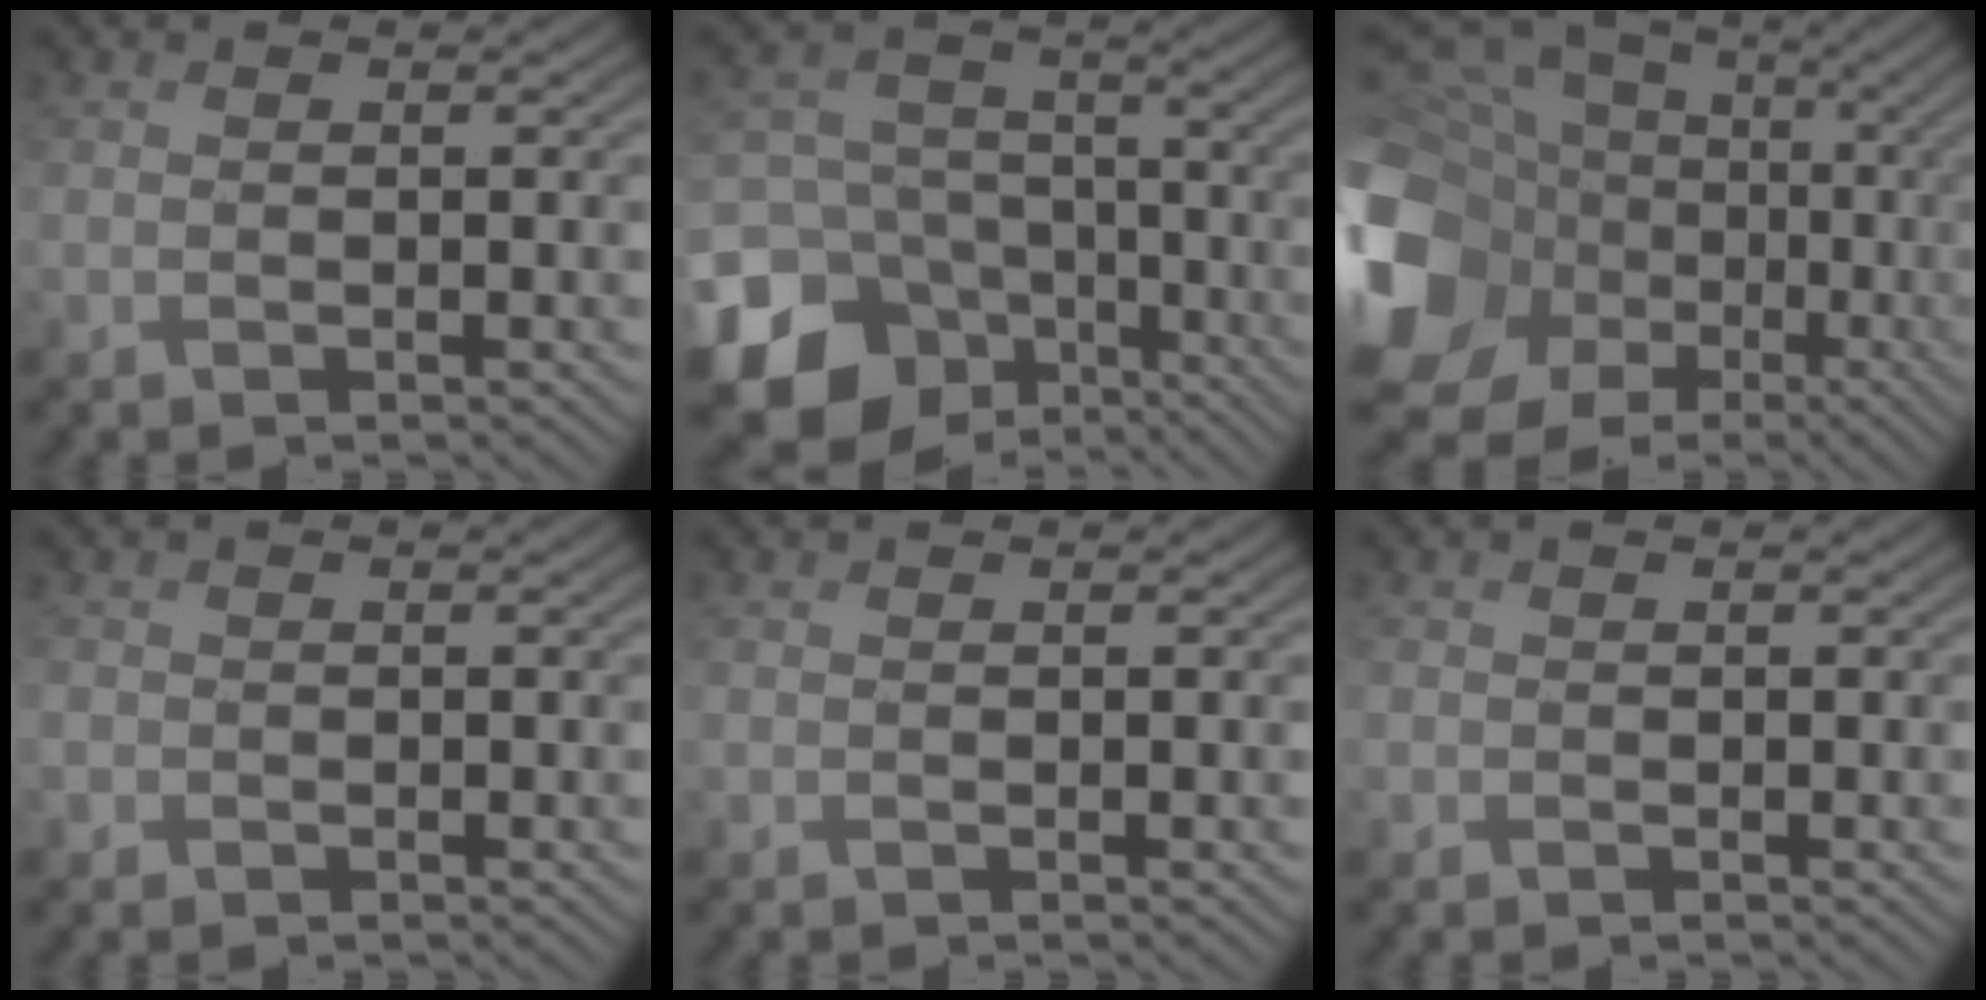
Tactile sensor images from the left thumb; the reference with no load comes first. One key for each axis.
{"total": 16.4, "fx": -8.1, "fy": 13.1, "fz": 5.7, "tx": -0.191, "ty": -0.045, "tz": -0.131}
{"total": 21.1, "fx": -3.1, "fy": 18.3, "fz": 10.0, "tx": -0.258, "ty": -0.006, "tz": -0.056}
{"total": 1.4, "fx": -0.5, "fy": 1.3, "fz": 0.1, "tx": 0.000, "ty": -0.005, "tz": -0.016}
{"total": 0.0}
{"total": 0.8, "fx": -0.4, "fy": 0.7, "fz": 0.1, "tx": 0.000, "ty": -0.005, "tz": -0.011}